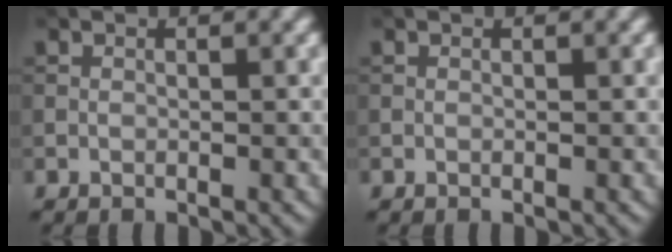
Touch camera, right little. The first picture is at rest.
{"total": 0.0}